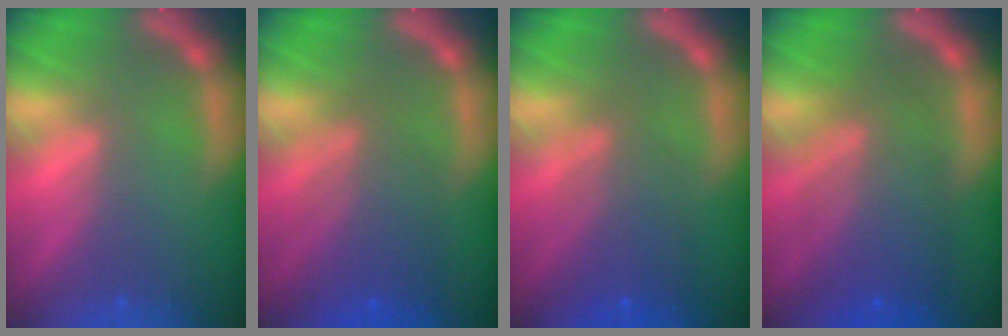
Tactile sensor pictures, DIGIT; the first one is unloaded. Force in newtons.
{"total": 5.5}
{"total": 5.0}
{"total": 8.1}